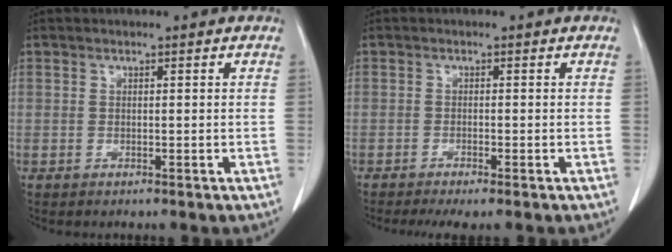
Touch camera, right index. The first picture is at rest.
{"total": 4.0, "force": [-3.1, 0.4, 2.6], "torque": [-0.042, -0.009, -0.047]}